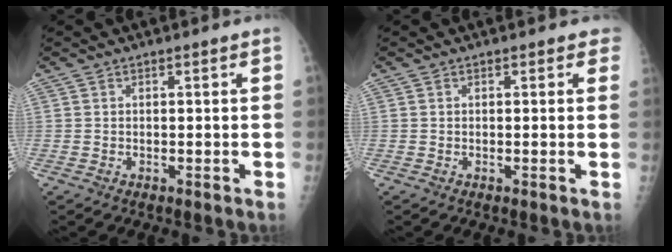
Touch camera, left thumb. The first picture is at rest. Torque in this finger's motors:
{"motor_torque": [1.66, 0.84, 0.67, -0.07, 0.11]}